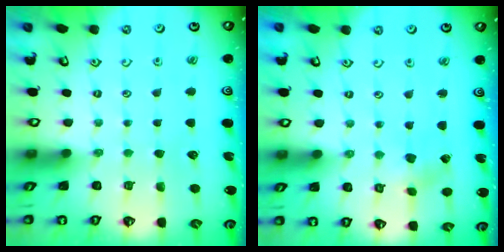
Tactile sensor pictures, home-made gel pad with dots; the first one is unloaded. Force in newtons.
{"total": 2.0, "press": 2.0, "slide": 0.3}